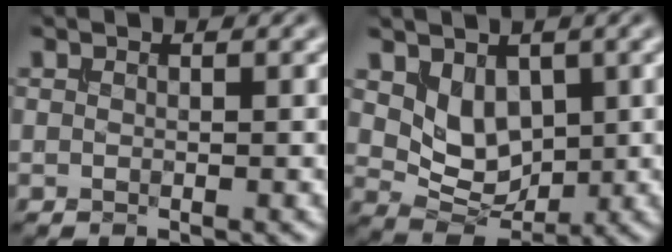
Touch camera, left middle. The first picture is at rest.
{"total": 4.1, "force": [1.2, 3.0, 2.6], "torque": [-0.056, -0.016, 0.025]}